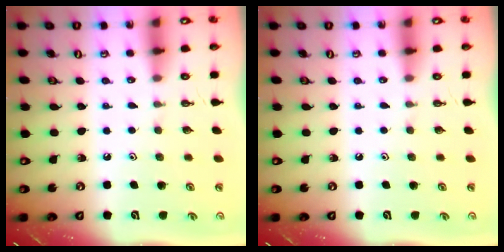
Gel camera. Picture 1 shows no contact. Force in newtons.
{"total": 0.0}